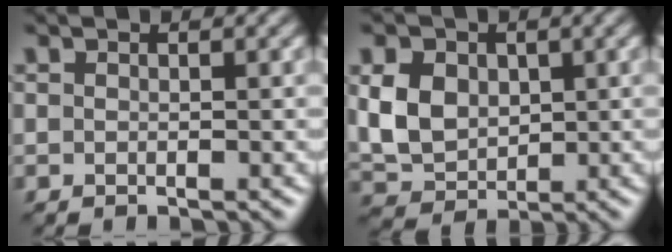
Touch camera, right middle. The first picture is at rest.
{"total": 5.2, "force": [0.8, 4.0, 3.3], "torque": [-0.072, -0.001, 0.013]}